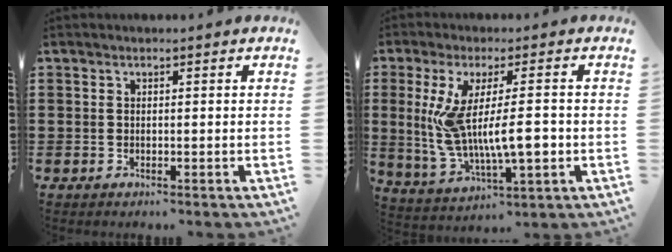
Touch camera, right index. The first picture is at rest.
{"total": 13.1, "force": [-0.1, 4.4, 12.4], "torque": [-0.255, -0.010, -0.004]}